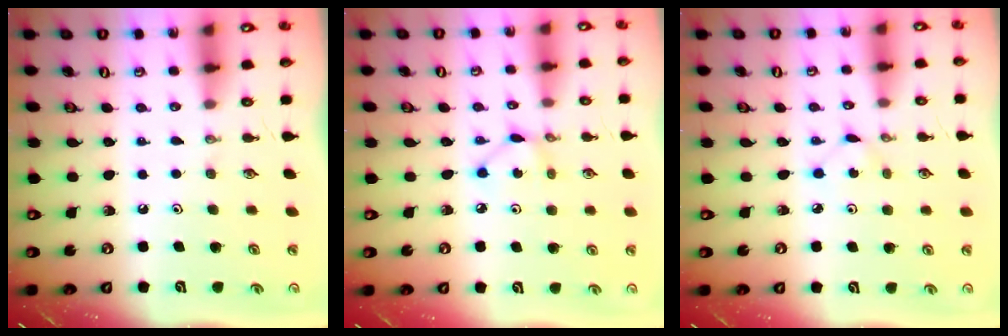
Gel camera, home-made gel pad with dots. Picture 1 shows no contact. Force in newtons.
{"total": 3.1, "press": 3.1, "slide": 0.1}
{"total": 1.5, "press": 1.4, "slide": 0.2}